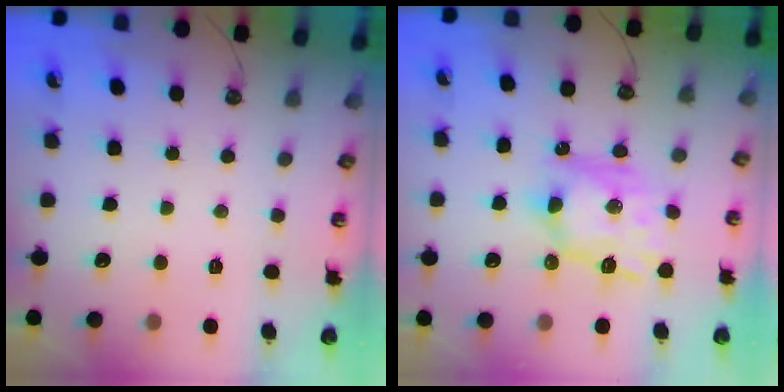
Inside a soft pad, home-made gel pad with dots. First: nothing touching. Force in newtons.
{"total": 9.6, "press": 9.5, "slide": 0.9}